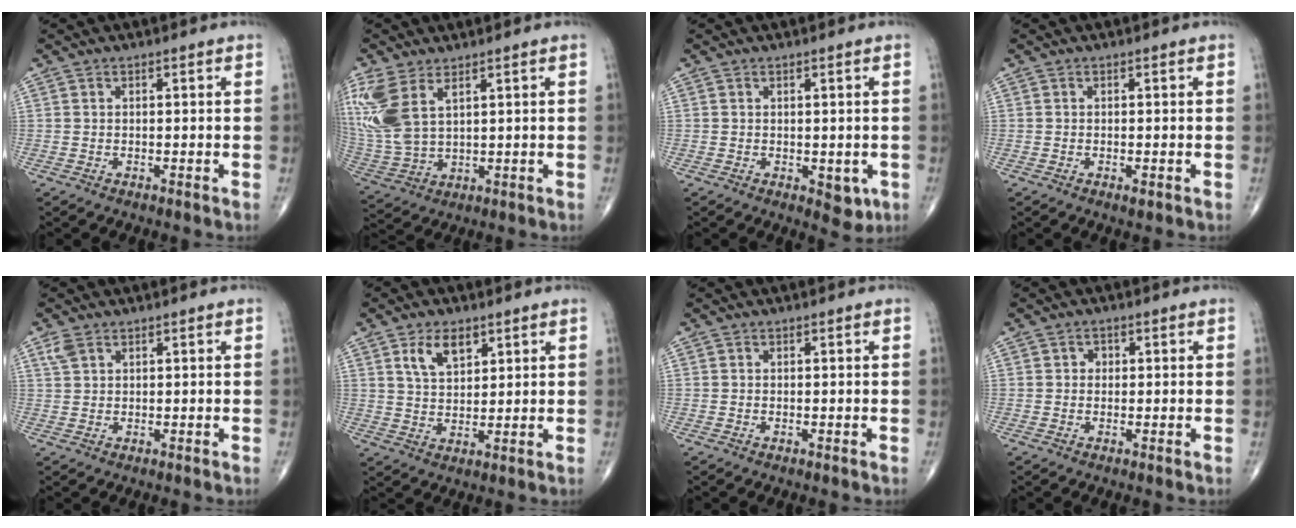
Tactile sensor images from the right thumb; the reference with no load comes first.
{"total": 12.9, "force": [5.6, 6.8, 9.4], "torque": [-0.231, -0.011, 0.128]}
{"total": 3.5, "force": [-0.7, 2.1, 2.7], "torque": [-0.015, -0.005, -0.001]}
{"total": 0.9, "force": [-0.3, 0.3, 0.8], "torque": [-0.013, -0.004, -0.004]}
{"total": 2.3, "force": [1.4, 1.3, 1.2], "torque": [-0.024, 0.003, 0.033]}
{"total": 6.6, "force": [3.4, 3.7, 4.2], "torque": [-0.062, -0.019, 0.067]}
{"total": 0.0}
{"total": 1.5, "force": [0.2, 1.3, 0.6], "torque": [0.000, 0.003, 0.000]}